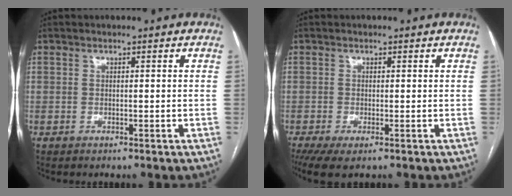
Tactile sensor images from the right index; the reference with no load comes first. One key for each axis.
{"total": 4.0, "fx": -2.1, "fy": 1.4, "fz": 3.1, "tx": -0.055, "ty": -0.011, "tz": -0.036}